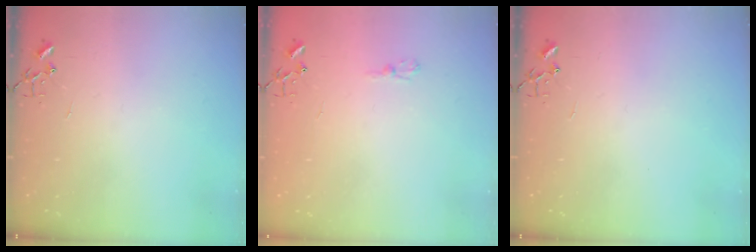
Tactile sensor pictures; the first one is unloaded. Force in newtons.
{"total": 4.8, "press": 4.8, "slide": 0.5}
{"total": 0.0}